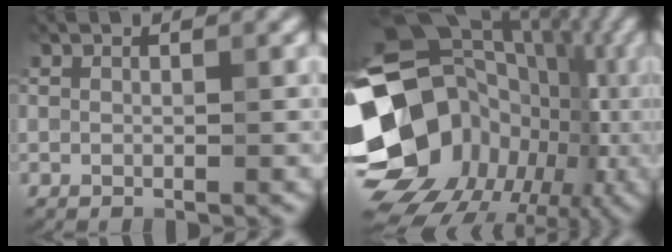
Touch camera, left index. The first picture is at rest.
{"total": 19.8, "force": [-4.5, 16.7, 9.7], "torque": [-0.181, -0.002, -0.079]}